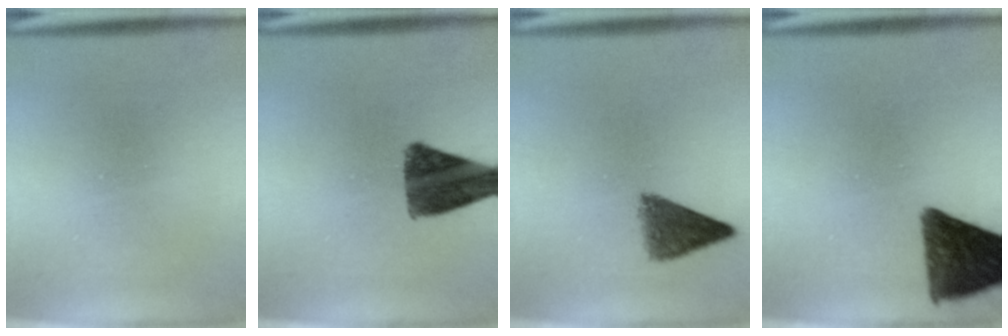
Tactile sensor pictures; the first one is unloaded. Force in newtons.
{"total": 10.7}
{"total": 5.0}
{"total": 11.6}